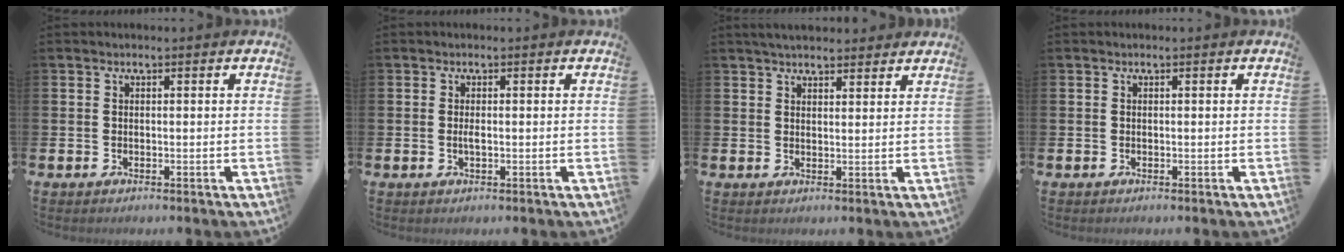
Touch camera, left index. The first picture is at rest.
{"total": 1.0, "force": [-0.1, 0.3, 1.0], "torque": [-0.018, 0.001, -0.004]}
{"total": 3.3, "force": [3.2, 0.7, 0.6], "torque": [-0.016, -0.009, 0.059]}
{"total": 0.0}